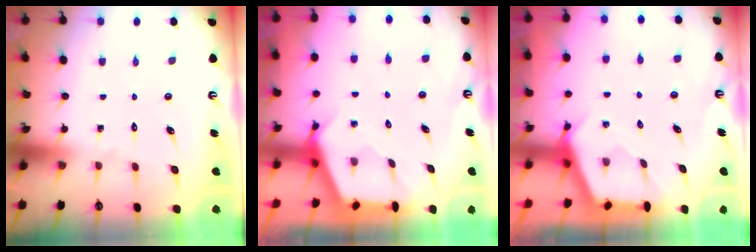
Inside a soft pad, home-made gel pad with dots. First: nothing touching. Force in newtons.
{"total": 2.7, "press": 2.7, "slide": 0.3}
{"total": 3.0, "press": 3.0, "slide": 0.4}